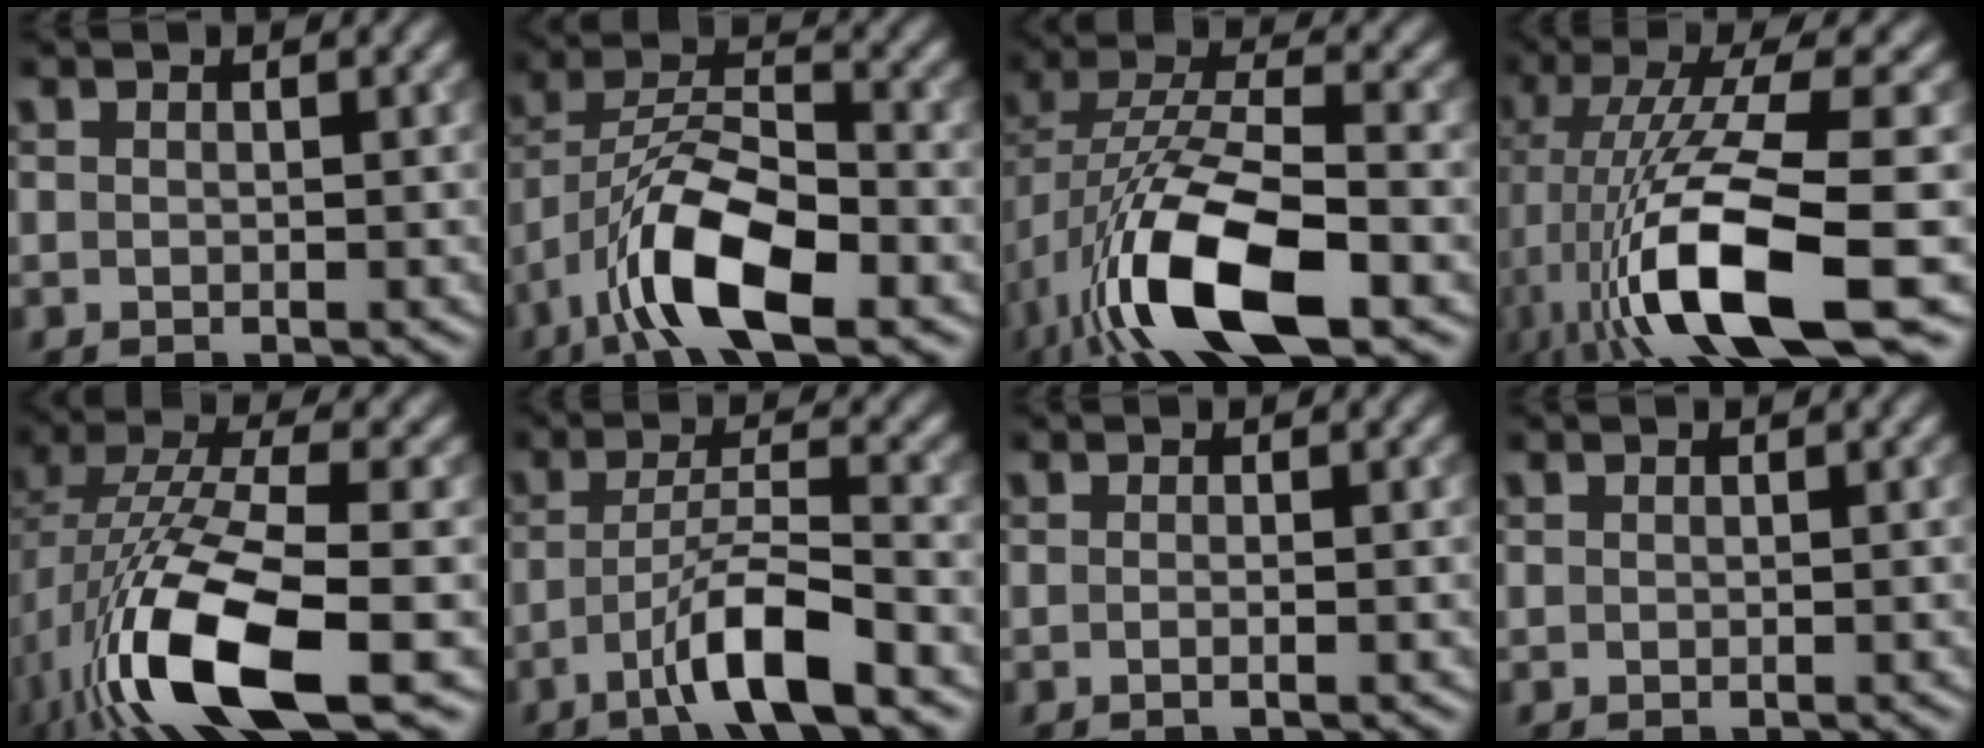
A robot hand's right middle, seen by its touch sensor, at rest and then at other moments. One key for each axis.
{"total": 9.7, "fx": -5.1, "fy": 3.4, "fz": 7.5, "tx": -0.135, "ty": 0.011, "tz": -0.099}
{"total": 12.3, "fx": -5.5, "fy": 4.6, "fz": 10.0, "tx": -0.200, "ty": -0.004, "tz": -0.104}
{"total": 13.1, "fx": -4.8, "fy": 3.3, "fz": 11.7, "tx": -0.213, "ty": -0.010, "tz": -0.080}
{"total": 13.4, "fx": -5.0, "fy": 4.9, "fz": 11.5, "tx": -0.238, "ty": -0.009, "tz": -0.093}
{"total": 6.0, "fx": -3.1, "fy": 1.0, "fz": 5.0, "tx": -0.085, "ty": 0.009, "tz": -0.059}
{"total": 1.1, "fx": -0.2, "fy": 0.4, "fz": 1.1, "tx": -0.013, "ty": -0.009, "tz": -0.010}
{"total": 0.0}